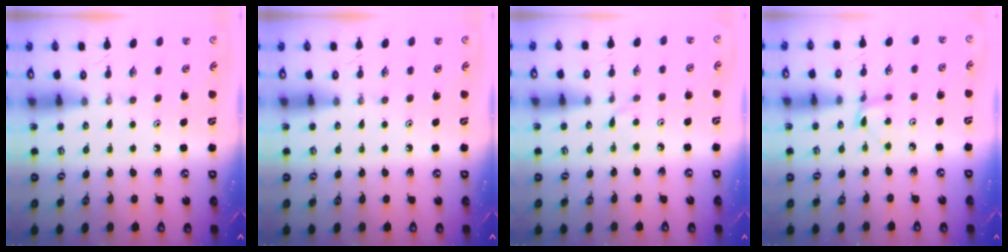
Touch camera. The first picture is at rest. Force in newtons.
{"total": 0.0}
{"total": 3.0, "press": 3.0, "slide": 0.2}
{"total": 2.9, "press": 2.9, "slide": 0.3}